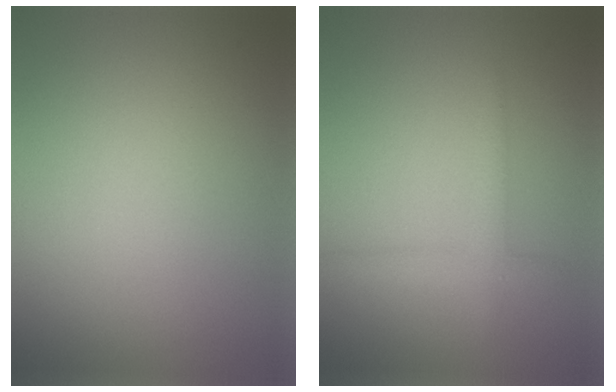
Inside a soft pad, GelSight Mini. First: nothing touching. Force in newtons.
{"total": 2.1, "press": 2.1, "slide": 0.0}